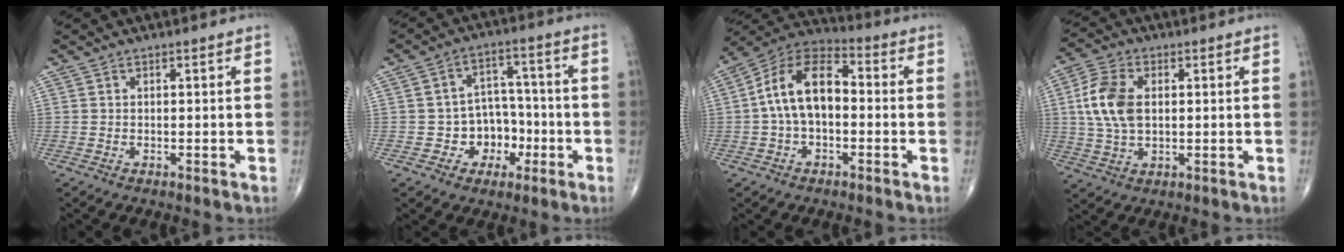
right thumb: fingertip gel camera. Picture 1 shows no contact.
{"total": 8.4, "force": [-2.6, 7.3, 3.2], "torque": [0.012, 0.041, -0.037]}
{"total": 13.4, "force": [-0.2, 7.9, 10.8], "torque": [-0.182, 0.042, -0.018]}
{"total": 10.1, "force": [1.4, 6.1, 7.9], "torque": [-0.164, 0.005, 0.029]}